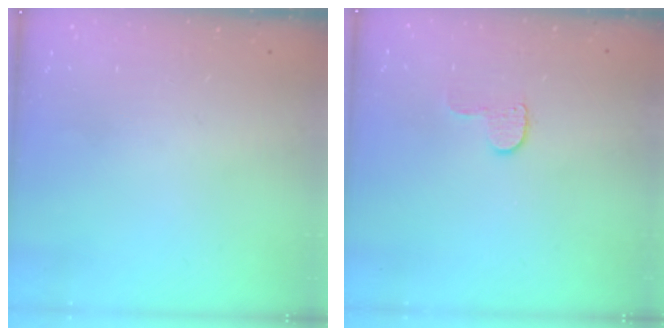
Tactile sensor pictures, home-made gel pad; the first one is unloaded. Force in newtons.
{"total": 5.4, "press": 5.4, "slide": 0.5}